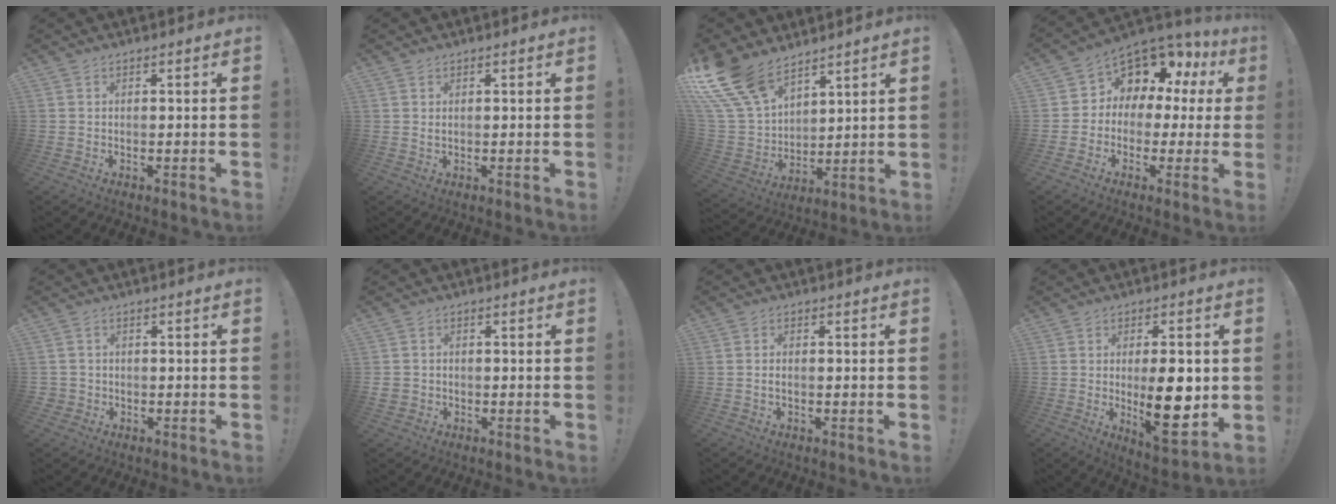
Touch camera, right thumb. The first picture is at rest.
{"total": 0.8, "force": [0.5, 0.3, 0.6], "torque": [-0.006, -0.001, 0.008]}
{"total": 18.1, "force": [12.8, 9.3, 8.9], "torque": [-0.195, -0.082, 0.243]}
{"total": 8.3, "force": [4.1, 6.1, 3.8], "torque": [-0.064, -0.044, 0.079]}
{"total": 2.2, "force": [-0.4, 2.0, 0.6], "torque": [-0.008, 0.002, -0.006]}
{"total": 2.9, "force": [-0.8, 2.5, 1.2], "torque": [-0.032, 0.004, -0.014]}
{"total": 1.3, "force": [-0.5, 0.6, 1.1], "torque": [-0.025, 0.005, -0.007]}
{"total": 14.6, "force": [-0.7, 5.6, 13.5], "torque": [-0.197, -0.019, -0.013]}